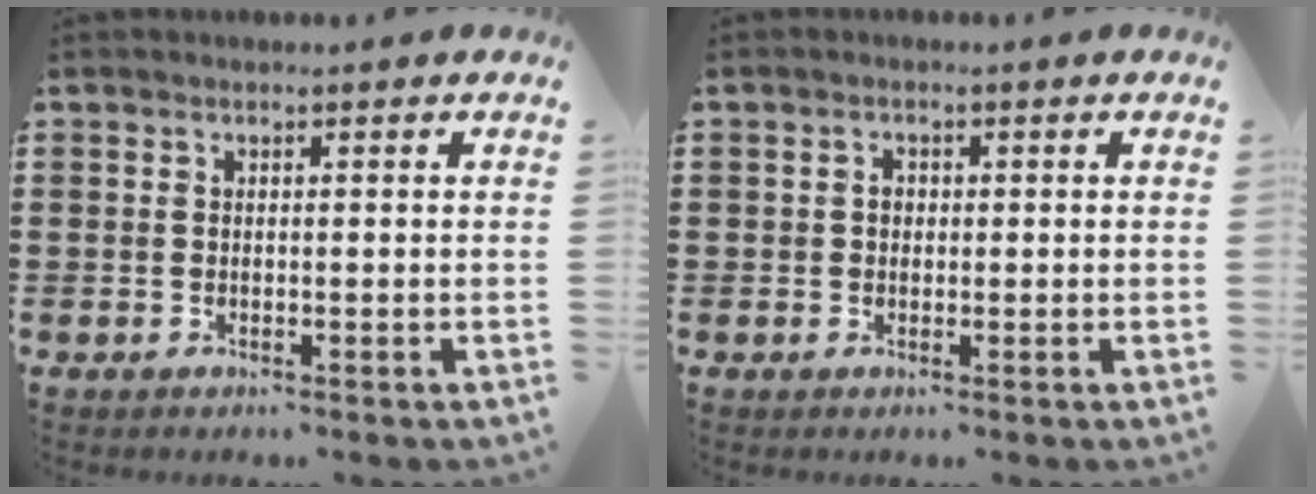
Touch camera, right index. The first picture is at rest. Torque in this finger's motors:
{"motor_torque": [0.35, -0.24, 0.12, 0.02]}